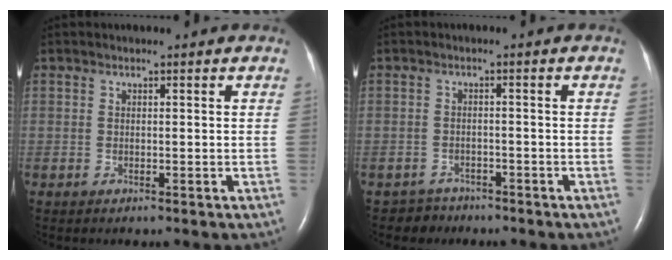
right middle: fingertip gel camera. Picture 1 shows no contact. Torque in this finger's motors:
{"motor_torque": [-0.07, 0.08, -0.06, -0.01]}